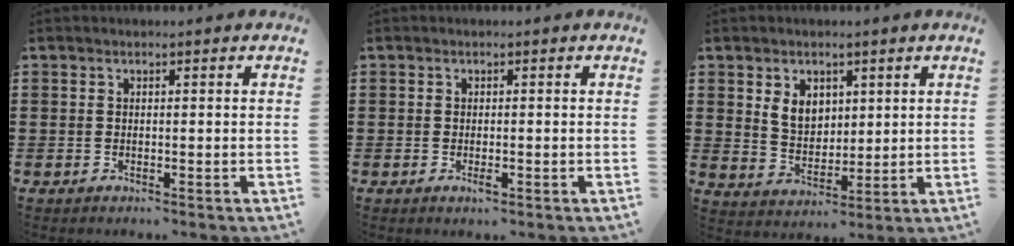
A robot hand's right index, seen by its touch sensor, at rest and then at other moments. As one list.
[{"total": 1.2, "force": [-0.5, 0.1, 1.1], "torque": [-0.020, -0.005, -0.007]}, {"total": 5.2, "force": [2.1, 3.9, 2.7], "torque": [-0.061, 0.009, 0.036]}]